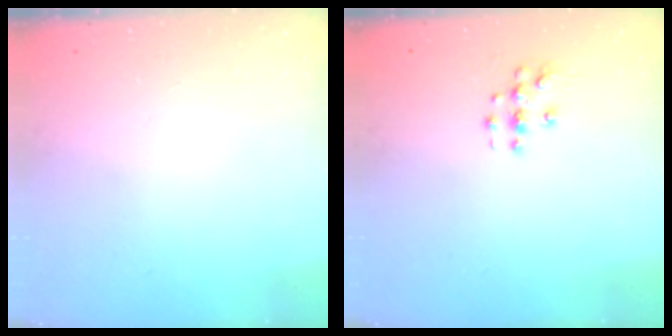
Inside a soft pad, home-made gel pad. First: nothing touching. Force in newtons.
{"total": 3.9, "press": 3.9, "slide": 0.5}